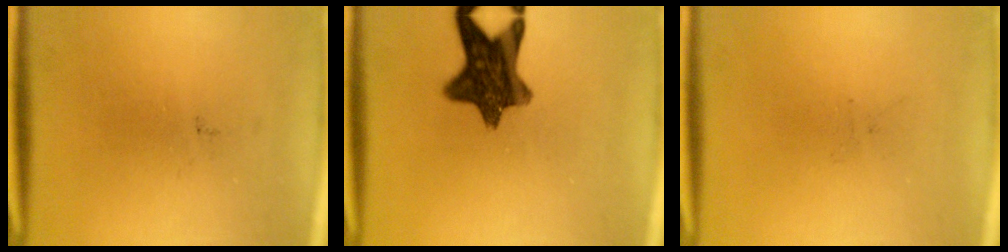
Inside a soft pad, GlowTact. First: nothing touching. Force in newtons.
{"total": 11.2}
{"total": 0.0}